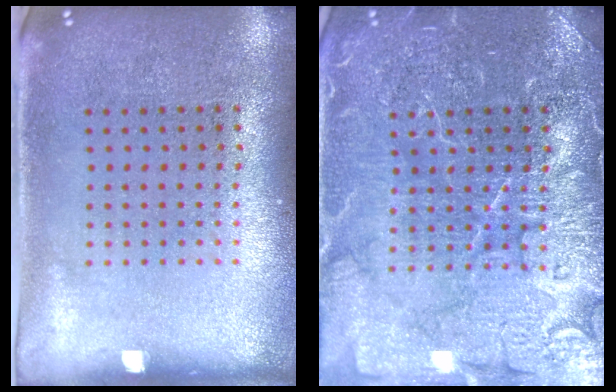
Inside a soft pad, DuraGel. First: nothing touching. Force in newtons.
{"total": 7.1, "press": 7.1, "slide": 1.0}